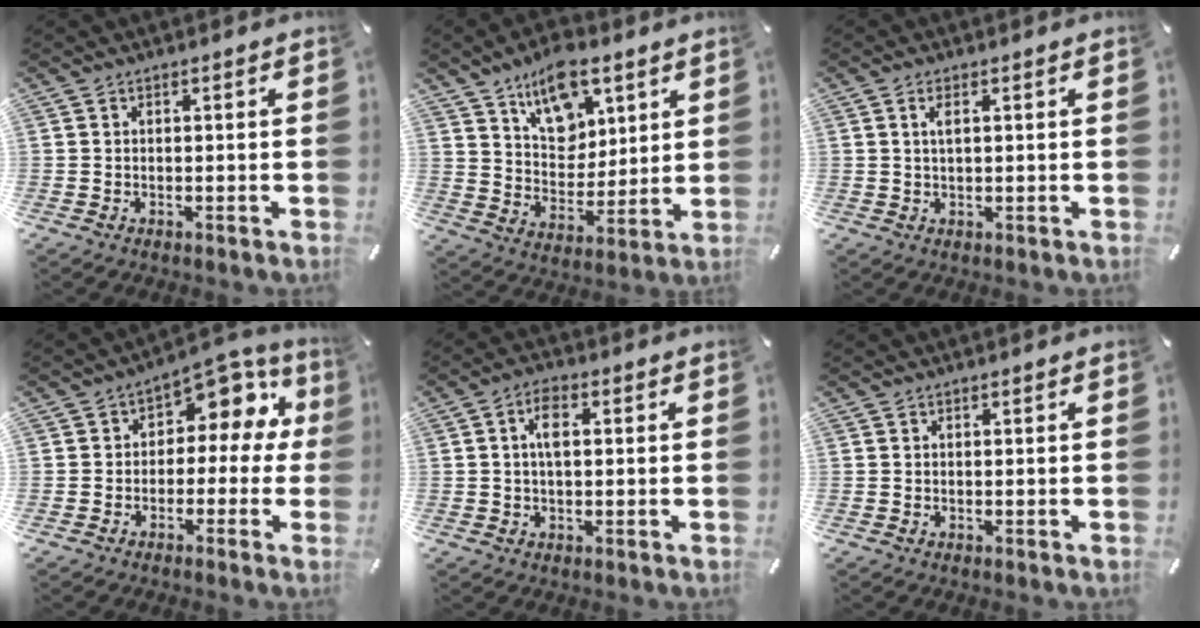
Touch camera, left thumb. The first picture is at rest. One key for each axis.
{"total": 13.7, "fx": 8.3, "fy": 8.8, "fz": 6.4, "tx": -0.092, "ty": -0.048, "tz": 0.151}
{"total": 2.4, "fx": 0.8, "fy": 0.8, "fz": 2.1, "tx": -0.044, "ty": 0.004, "tz": 0.013}
{"total": 9.8, "fx": 3.1, "fy": 6.6, "fz": 6.5, "tx": -0.083, "ty": -0.020, "tz": 0.053}
{"total": 5.1, "fx": 1.0, "fy": 2.8, "fz": 4.2, "tx": -0.071, "ty": 0.006, "tz": 0.011}
{"total": 0.0}